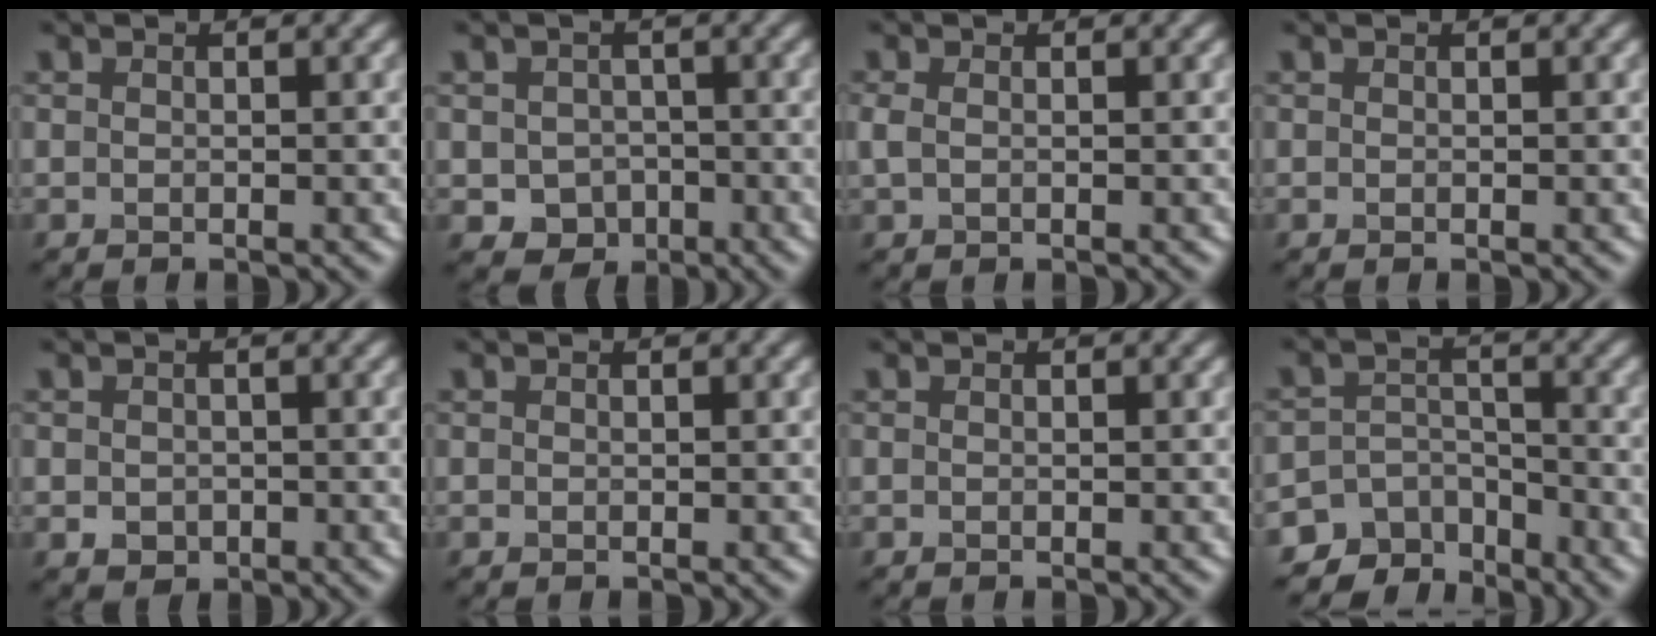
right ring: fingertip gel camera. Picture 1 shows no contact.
{"total": 3.0, "force": [-0.7, 2.7, 1.2], "torque": [-0.017, -0.006, -0.010]}
{"total": 1.0, "force": [0.3, 0.6, 0.8], "torque": [-0.022, 0.000, 0.003]}
{"total": 0.0}
{"total": 1.4, "force": [-0.1, 1.2, 0.7], "torque": [-0.011, -0.006, -0.004]}
{"total": 0.0}
{"total": 0.0}
{"total": 5.8, "force": [-4.8, 3.2, 0.6], "torque": [0.010, -0.004, -0.075]}